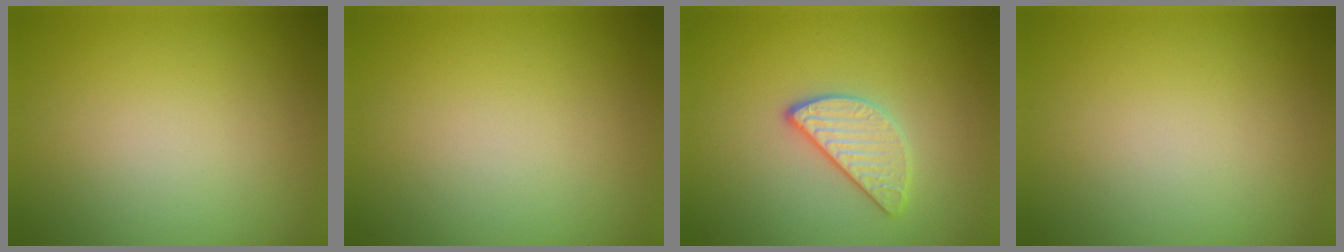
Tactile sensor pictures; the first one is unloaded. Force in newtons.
{"total": 0.0}
{"total": 2.8, "press": 2.7, "slide": 0.9}
{"total": 0.0}